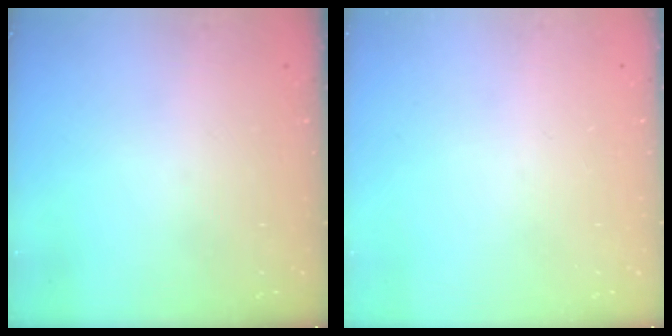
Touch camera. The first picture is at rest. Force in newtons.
{"total": 0.0}